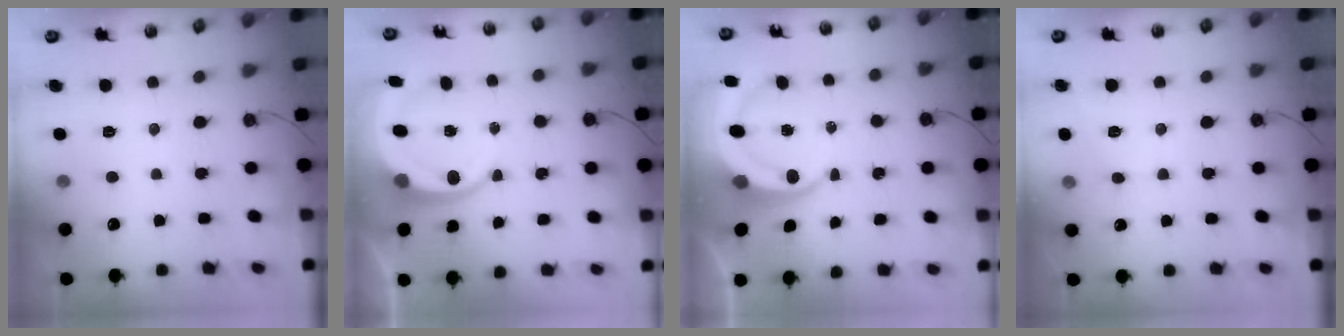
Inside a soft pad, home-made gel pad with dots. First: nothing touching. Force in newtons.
{"total": 11.0, "press": 10.8, "slide": 1.8}
{"total": 8.8, "press": 8.8, "slide": 1.2}
{"total": 5.2, "press": 5.2, "slide": 0.4}